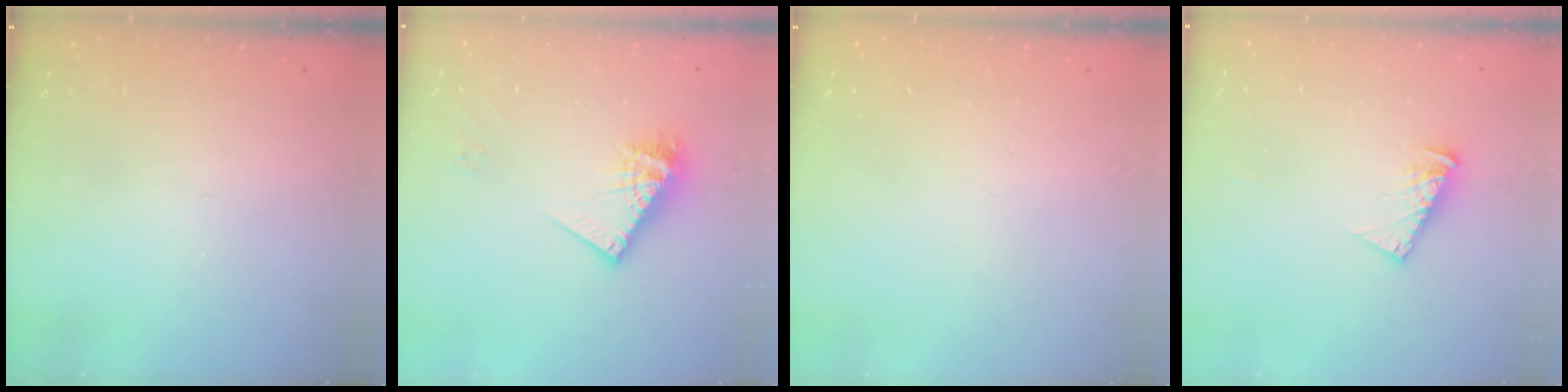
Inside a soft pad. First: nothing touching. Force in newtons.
{"total": 12.0, "press": 11.9, "slide": 1.1}
{"total": 0.0}
{"total": 8.7, "press": 8.6, "slide": 0.8}